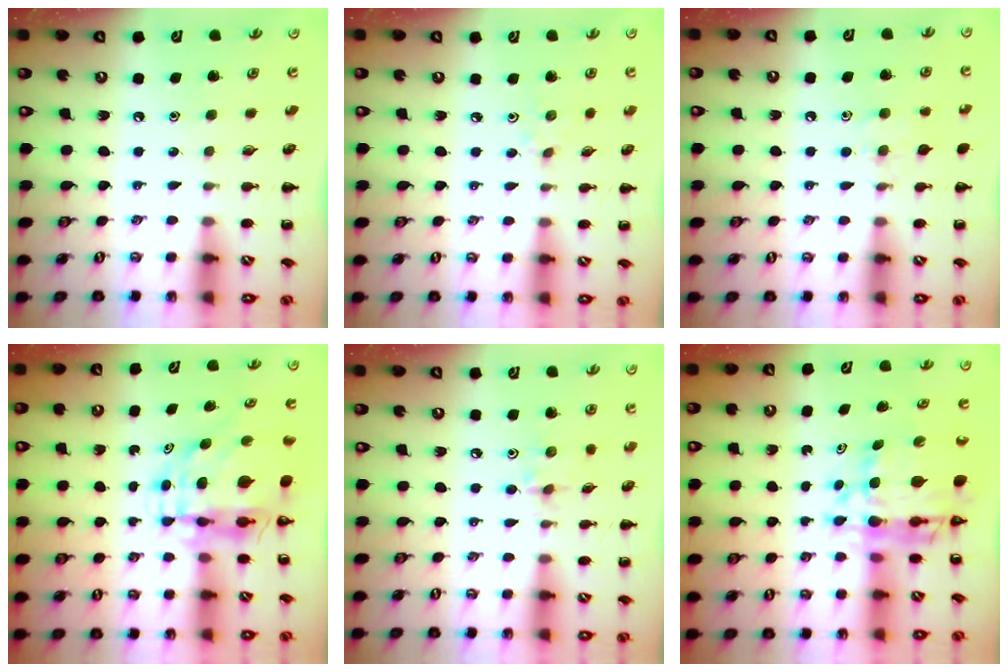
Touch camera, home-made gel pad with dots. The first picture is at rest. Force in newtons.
{"total": 1.9, "press": 1.8, "slide": 0.7}
{"total": 8.0, "press": 7.7, "slide": 2.0}
{"total": 7.1, "press": 6.9, "slide": 1.4}
{"total": 2.4, "press": 2.4, "slide": 0.5}
{"total": 10.8, "press": 10.2, "slide": 3.6}